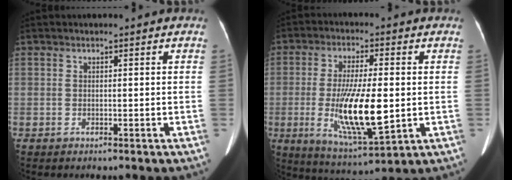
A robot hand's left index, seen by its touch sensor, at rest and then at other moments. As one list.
[{"total": 13.2, "force": [-2.4, 2.8, 12.6], "torque": [-0.239, -0.021, -0.032]}]